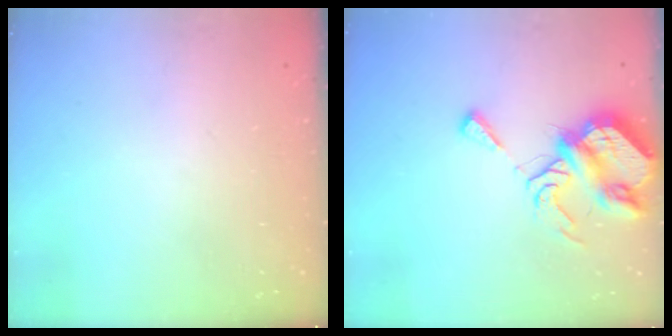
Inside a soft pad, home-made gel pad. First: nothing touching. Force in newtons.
{"total": 9.3, "press": 9.2, "slide": 1.2}